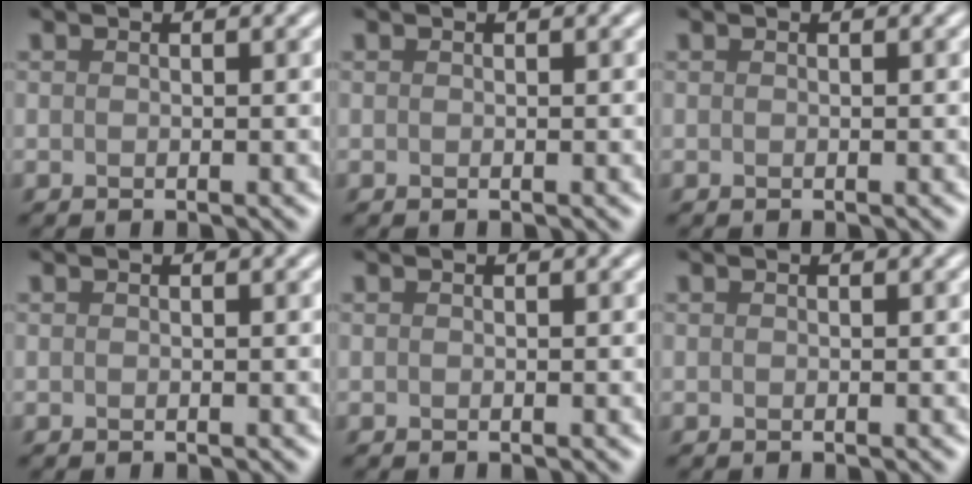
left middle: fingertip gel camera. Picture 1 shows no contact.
{"total": 0.0}
{"total": 0.0}
{"total": 0.0}
{"total": 0.0}
{"total": 0.0}